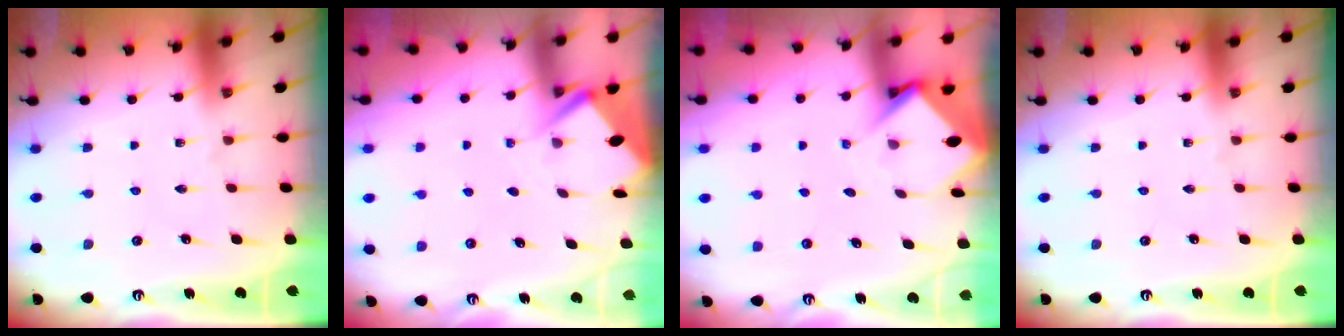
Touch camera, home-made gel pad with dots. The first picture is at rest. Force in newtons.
{"total": 2.8, "press": 2.8, "slide": 0.4}
{"total": 3.5, "press": 3.5, "slide": 0.3}
{"total": 0.0}